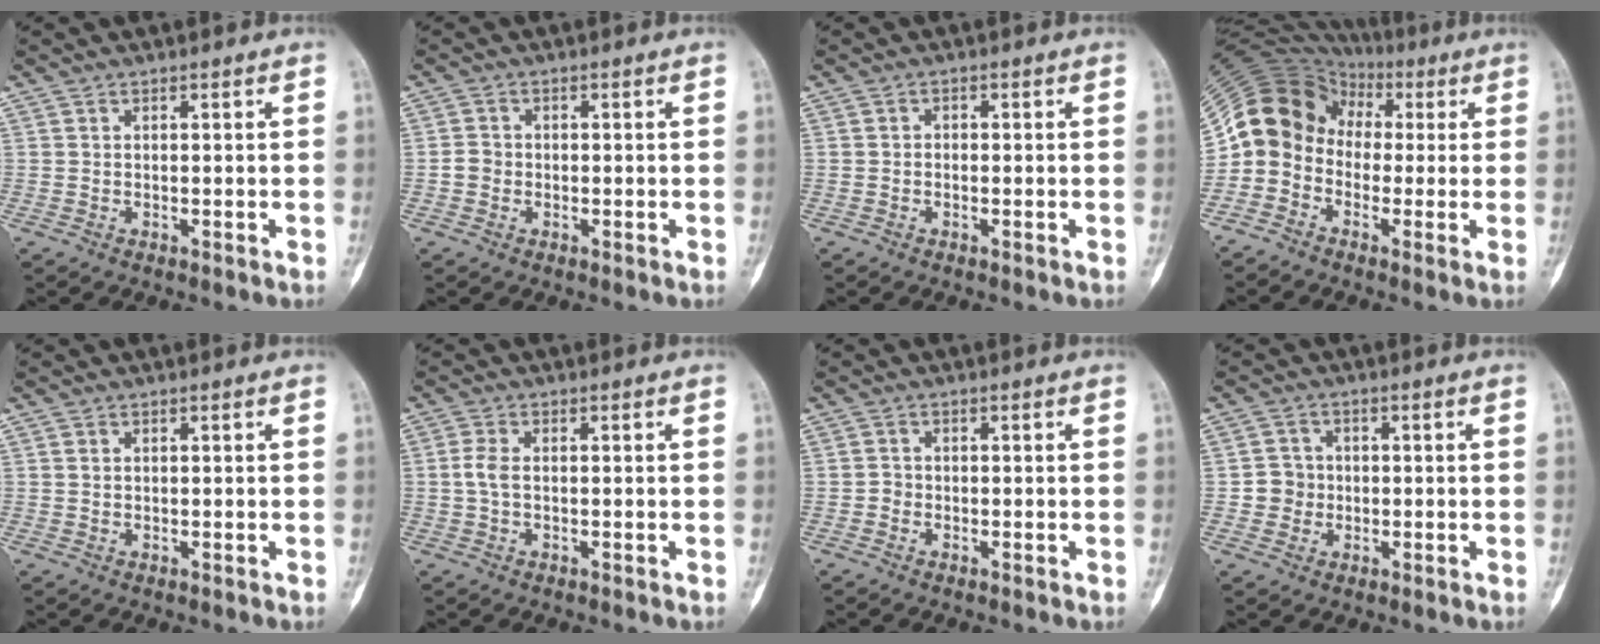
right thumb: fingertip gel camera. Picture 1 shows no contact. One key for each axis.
{"total": 2.0, "fx": -0.5, "fy": 1.8, "fz": 0.7, "tx": -0.005, "ty": 0.008, "tz": -0.012}
{"total": 0.8, "fx": -0.4, "fy": 0.7, "fz": 0.2, "tx": 0.008, "ty": 0.004, "tz": -0.011}
{"total": 11.4, "fx": -0.5, "fy": 10.2, "fz": 4.9, "tx": -0.078, "ty": 0.056, "tz": -0.018}
{"total": 0.8, "fx": 0.3, "fy": 0.6, "fz": 0.4, "tx": -0.005, "ty": 0.001, "tz": 0.008}
{"total": 2.8, "fx": -0.1, "fy": 1.6, "fz": 2.3, "tx": -0.055, "ty": 0.005, "tz": -0.005}
{"total": 1.2, "fx": -0.4, "fy": 1.0, "fz": 0.3, "tx": 0.002, "ty": 0.006, "tz": -0.011}
{"total": 3.8, "fx": -0.4, "fy": 3.7, "fz": 0.7, "tx": 0.013, "ty": 0.009, "tz": -0.011}